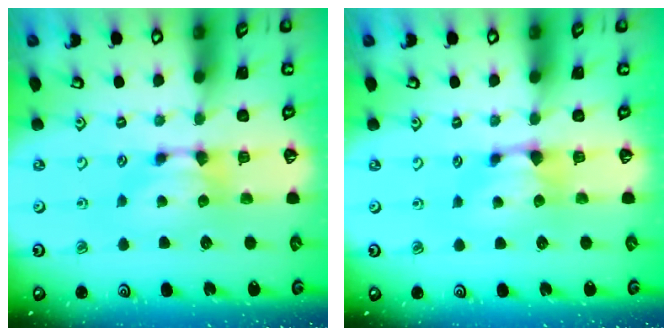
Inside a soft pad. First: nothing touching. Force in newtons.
{"total": 1.0, "press": 0.7, "slide": 0.6}